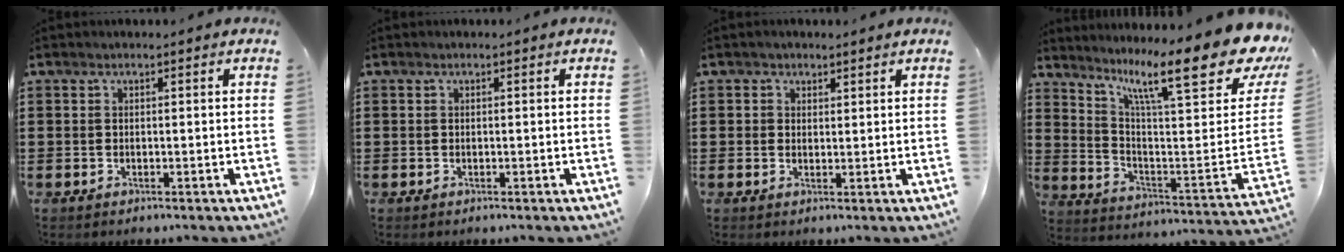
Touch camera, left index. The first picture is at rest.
{"total": 0.0}
{"total": 1.5, "force": [1.1, 0.9, -0.1], "torque": [0.007, 0.000, 0.021]}
{"total": 17.1, "force": [11.1, 2.7, 12.7], "torque": [-0.222, -0.075, 0.172]}